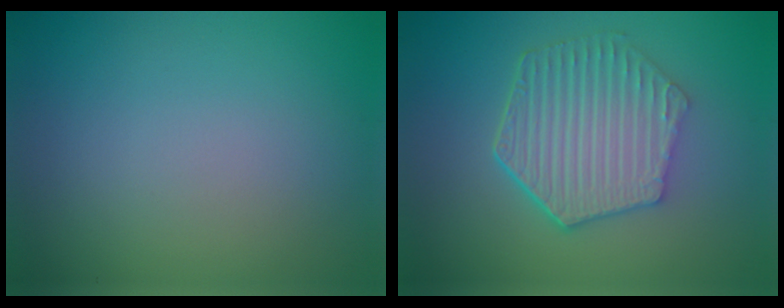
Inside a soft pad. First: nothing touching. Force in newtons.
{"total": 6.3, "press": 4.8, "slide": 4.0}